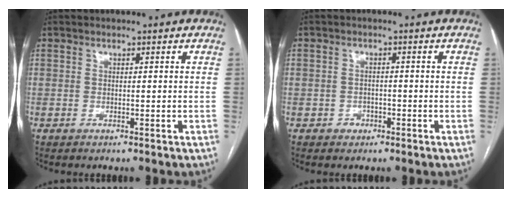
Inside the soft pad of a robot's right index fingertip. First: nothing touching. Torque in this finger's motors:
{"motor_torque": [-0.43, 0.10, -1.06, -0.21]}